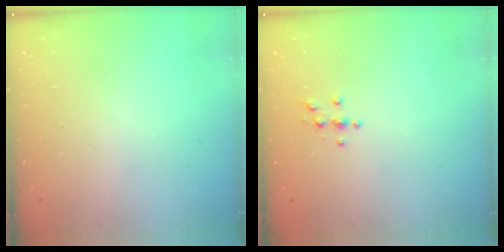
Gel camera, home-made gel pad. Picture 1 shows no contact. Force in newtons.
{"total": 3.7, "press": 3.7, "slide": 0.4}